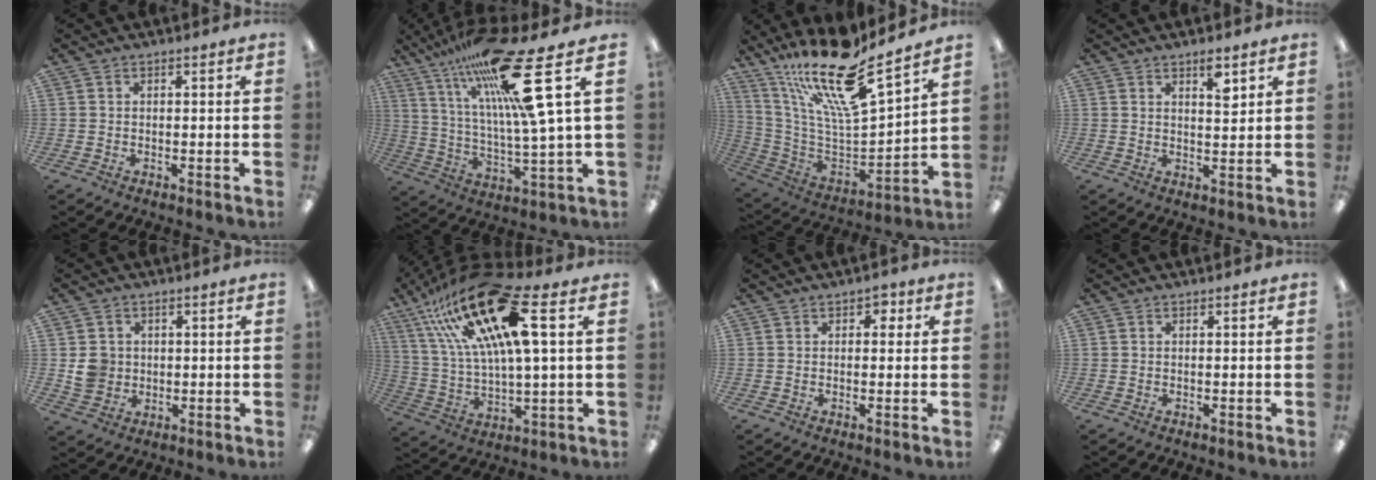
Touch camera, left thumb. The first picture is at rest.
{"total": 27.4, "force": [15.1, 5.5, 22.2], "torque": [-0.395, -0.071, 0.234]}
{"total": 21.1, "force": [16.0, 4.5, 13.0], "torque": [-0.241, -0.117, 0.267]}
{"total": 4.4, "force": [3.1, 1.4, 2.8], "torque": [-0.031, -0.017, 0.047]}
{"total": 5.4, "force": [0.3, 5.1, 1.6], "torque": [-0.013, 0.004, 0.006]}
{"total": 24.6, "force": [12.4, 7.7, 19.8], "torque": [-0.387, -0.050, 0.205]}
{"total": 1.9, "force": [0.7, 1.4, 1.0], "torque": [-0.005, -0.001, 0.007]}
{"total": 0.0}